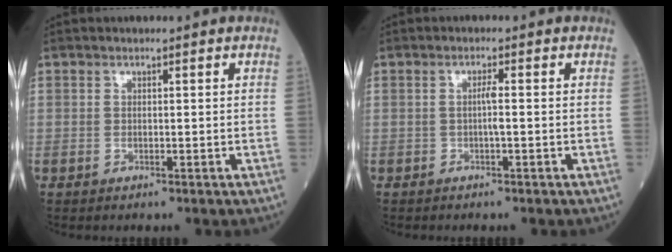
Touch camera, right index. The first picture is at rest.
{"total": 1.7, "force": [-0.2, -0.1, 1.7], "torque": [-0.032, 0.000, -0.003]}